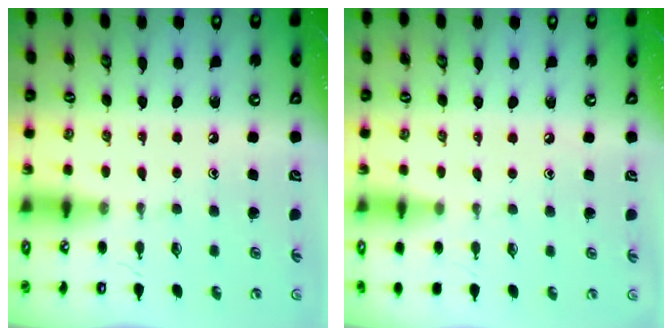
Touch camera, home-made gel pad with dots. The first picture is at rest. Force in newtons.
{"total": 3.2, "press": 3.2, "slide": 0.5}